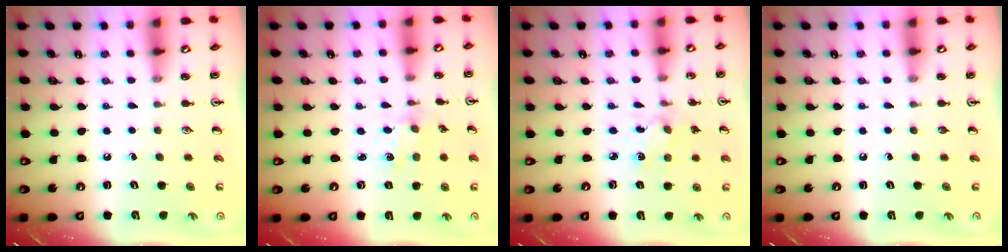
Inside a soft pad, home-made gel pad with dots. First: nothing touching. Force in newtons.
{"total": 1.5, "press": 1.5, "slide": 0.3}
{"total": 2.3, "press": 2.2, "slide": 0.5}
{"total": 0.0}